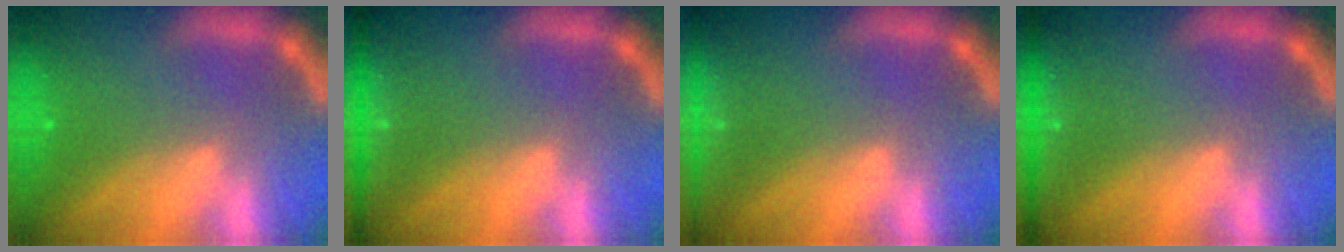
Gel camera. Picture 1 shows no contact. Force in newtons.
{"total": 4.5}
{"total": 7.9}
{"total": 4.0}